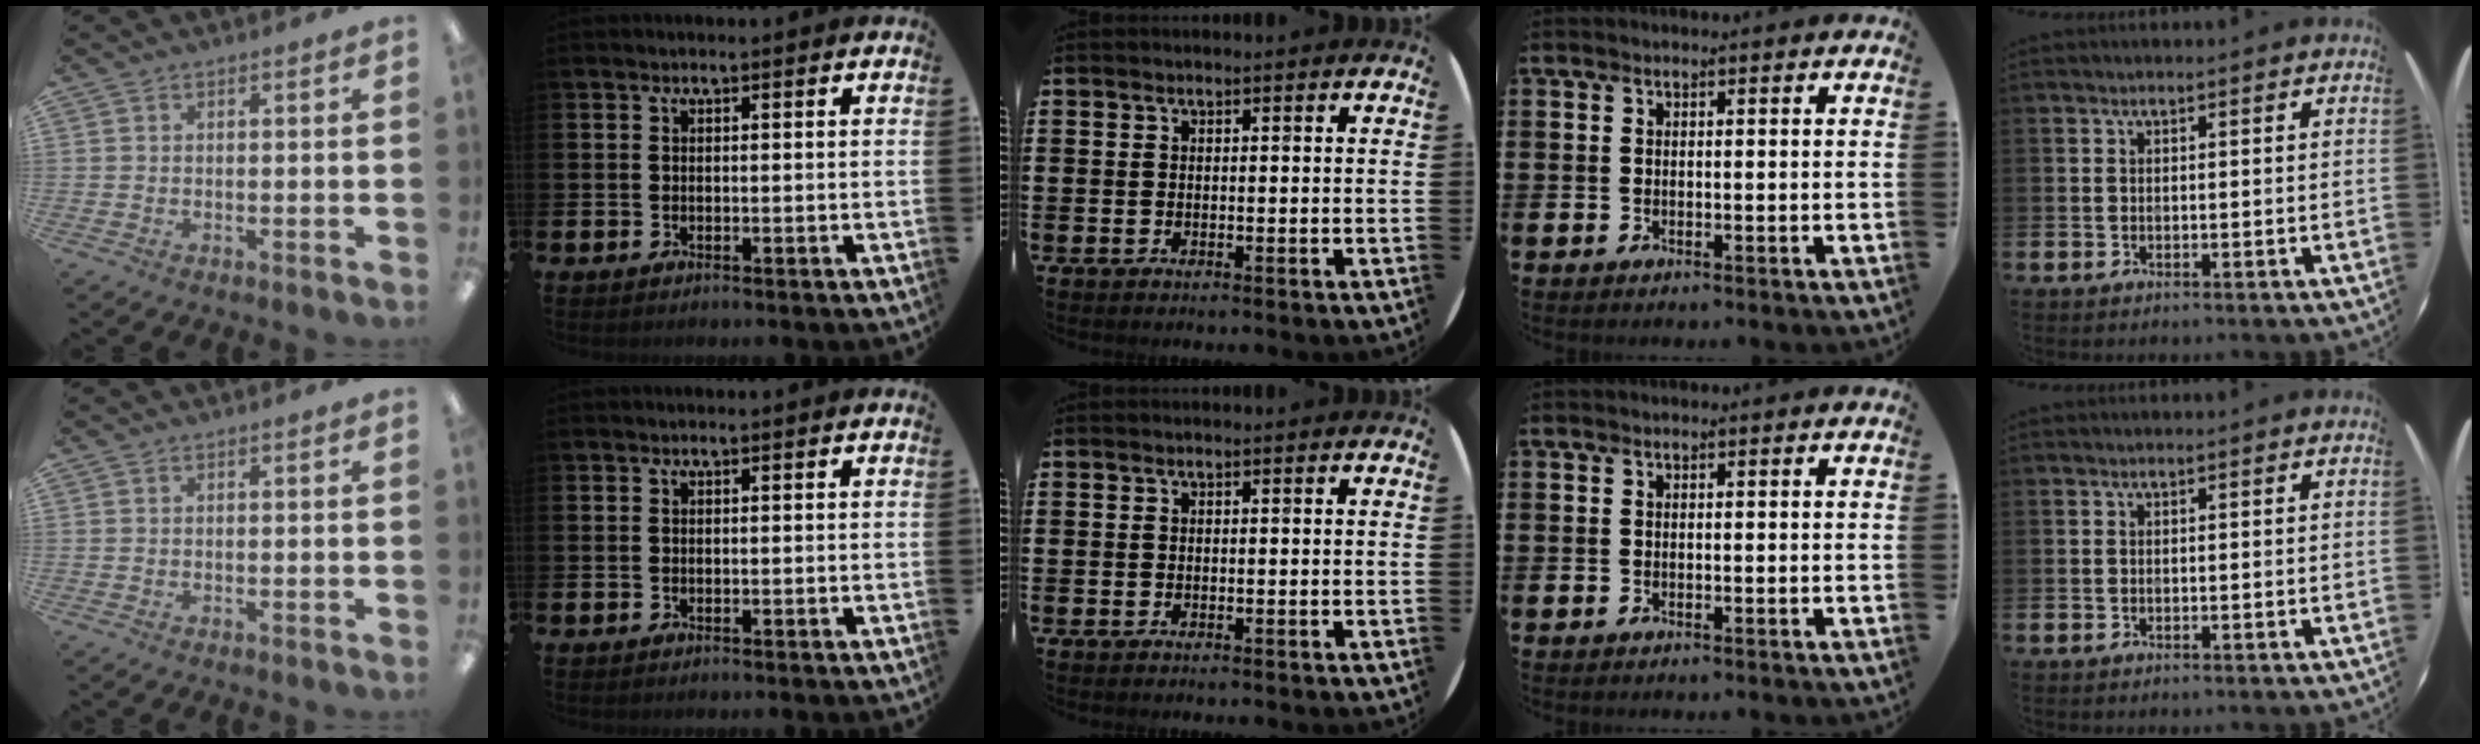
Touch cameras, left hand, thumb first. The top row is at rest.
{}